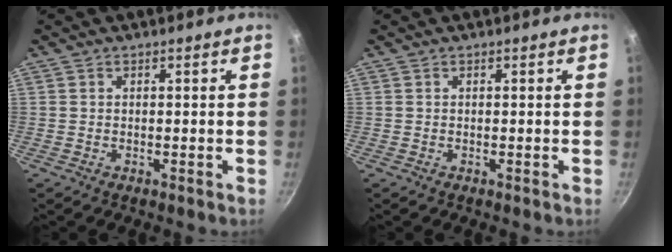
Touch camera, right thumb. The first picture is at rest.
{"total": 0.0}